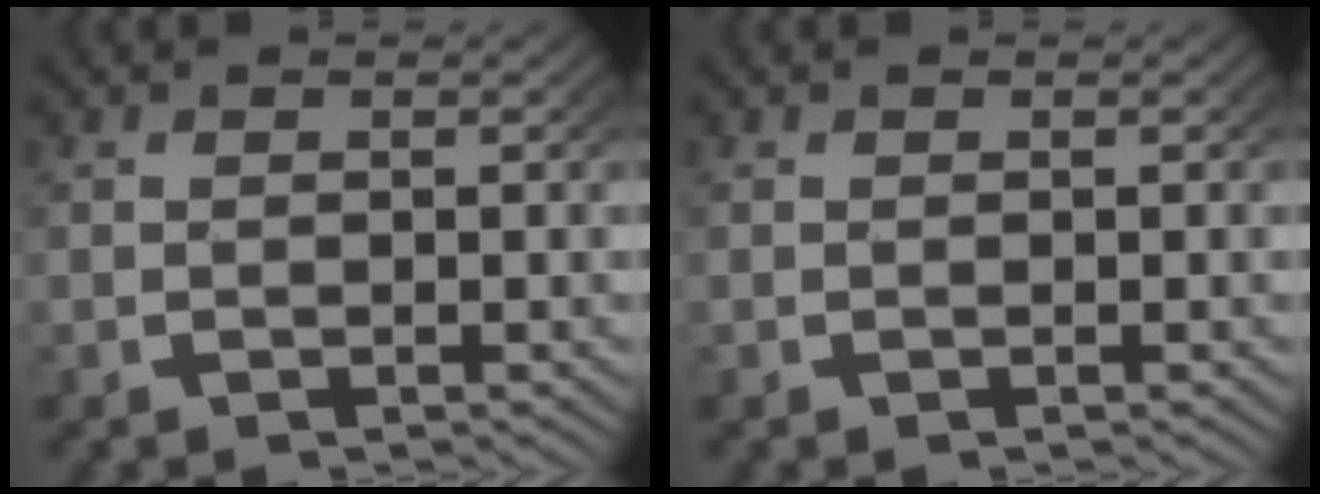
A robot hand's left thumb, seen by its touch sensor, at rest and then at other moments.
{"total": 0.0}